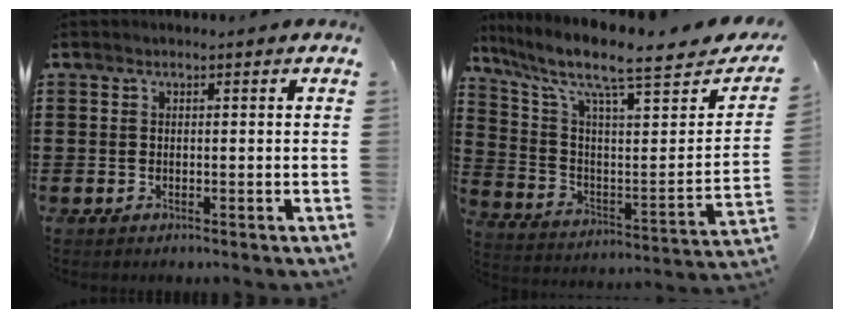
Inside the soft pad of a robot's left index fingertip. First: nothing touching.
{"total": 9.3, "force": [7.3, 1.5, 5.5], "torque": [-0.127, -0.062, 0.113]}